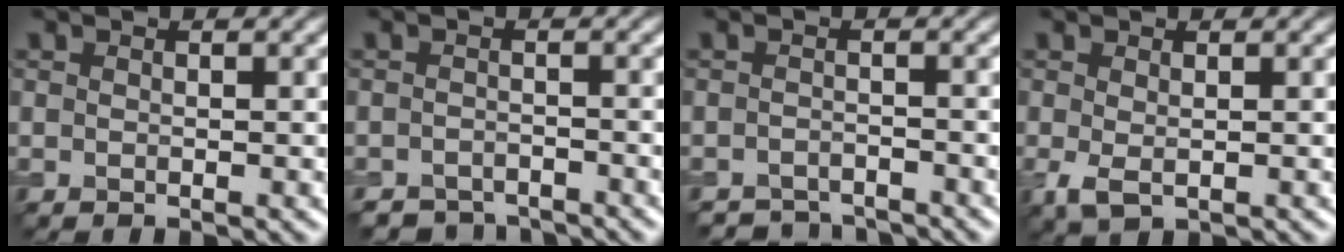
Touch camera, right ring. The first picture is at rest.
{"total": 2.9, "force": [-2.8, 0.8, 0.0], "torque": [0.008, -0.002, -0.051]}
{"total": 2.9, "force": [-2.8, 0.6, -0.1], "torque": [0.009, 0.001, -0.051]}
{"total": 1.9, "force": [-0.3, 1.1, 1.6], "torque": [-0.038, -0.006, -0.005]}